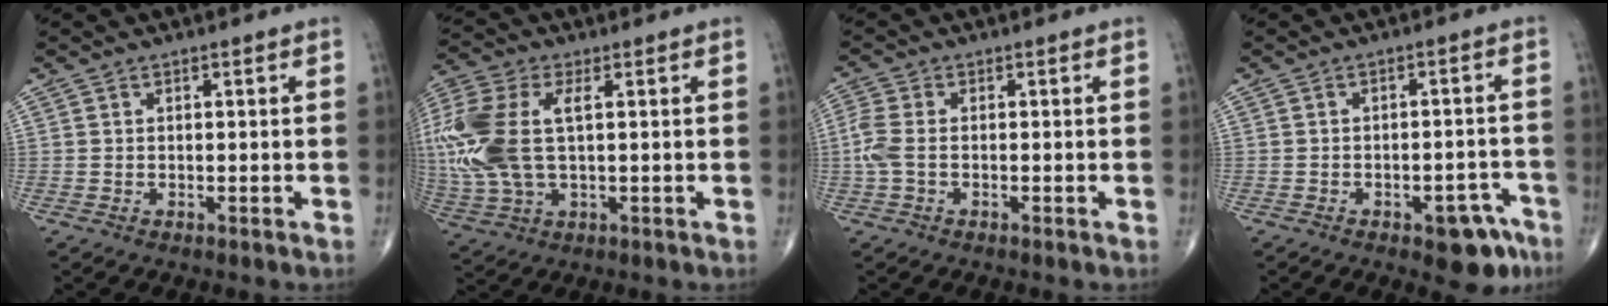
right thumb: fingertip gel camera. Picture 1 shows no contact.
{"total": 17.4, "force": [2.1, 9.1, 14.6], "torque": [-0.372, 0.010, 0.042]}
{"total": 3.9, "force": [-0.5, 2.0, 3.3], "torque": [-0.102, 0.005, -0.017]}
{"total": 7.2, "force": [-4.2, 3.3, 4.8], "torque": [-0.035, 0.033, -0.048]}